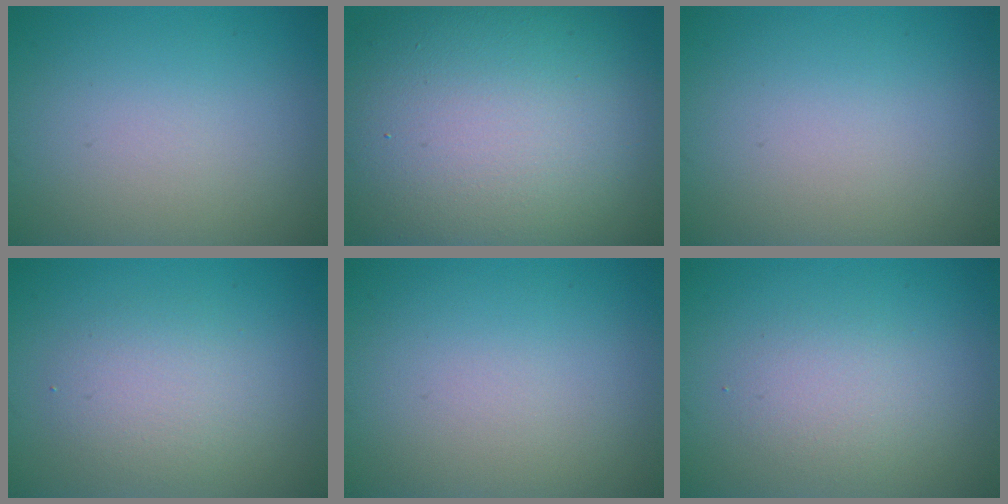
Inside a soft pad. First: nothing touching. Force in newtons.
{"total": 17.1, "press": 17.1, "slide": 0.8}
{"total": 0.0}
{"total": 2.8, "press": 2.8, "slide": 0.2}
{"total": 0.0}
{"total": 2.0, "press": 2.0, "slide": 0.1}